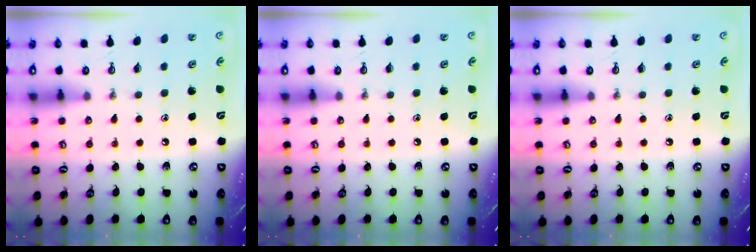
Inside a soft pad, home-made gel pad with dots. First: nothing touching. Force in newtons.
{"total": 0.0}
{"total": 0.0}